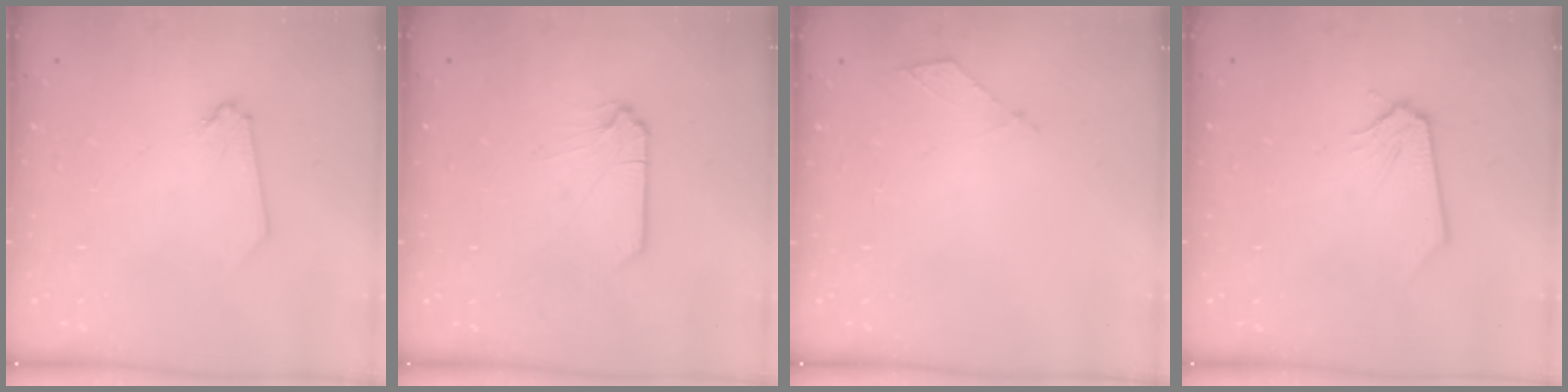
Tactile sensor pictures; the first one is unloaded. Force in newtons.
{"total": 0.0}
{"total": 5.1, "press": 5.1, "slide": 0.8}
{"total": 0.0}